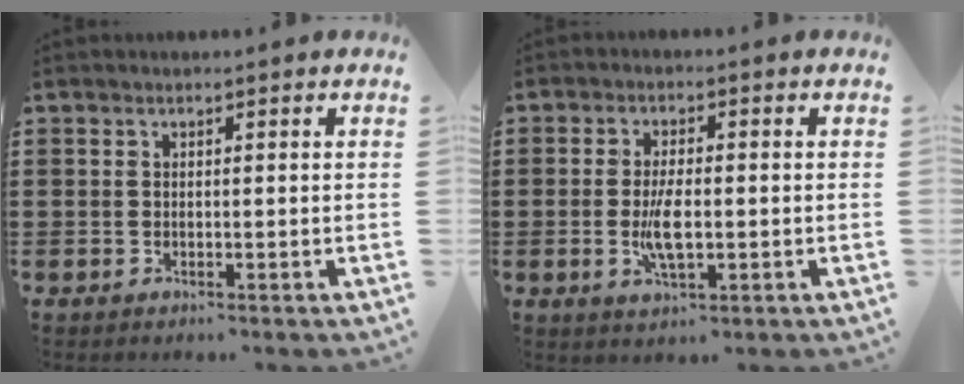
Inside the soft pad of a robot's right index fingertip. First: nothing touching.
{"total": 5.5, "force": [-0.7, 2.1, 5.1], "torque": [-0.109, -0.006, -0.018]}